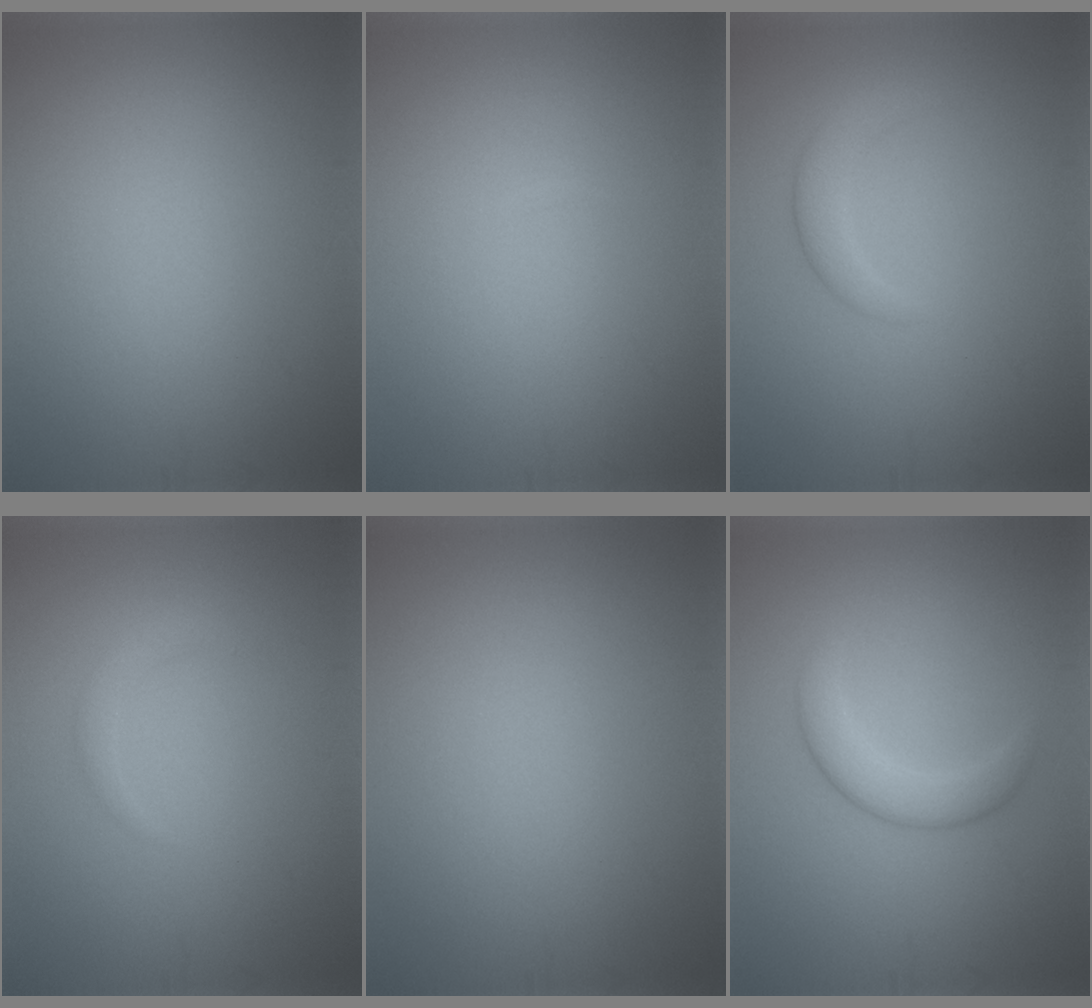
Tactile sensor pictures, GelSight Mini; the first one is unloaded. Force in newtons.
{"total": 0.0}
{"total": 2.3, "press": 2.2, "slide": 0.2}
{"total": 1.2, "press": 1.2, "slide": 0.1}
{"total": 0.0}
{"total": 2.8, "press": 2.8, "slide": 0.1}